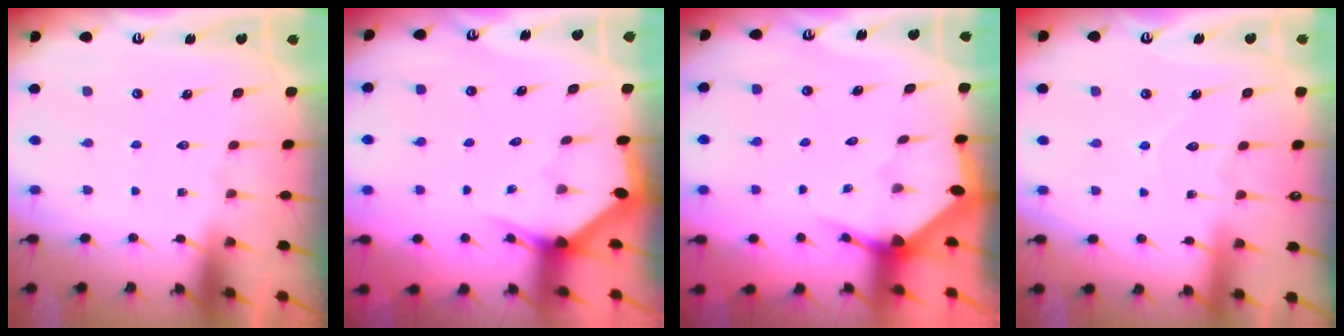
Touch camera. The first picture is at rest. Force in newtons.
{"total": 3.0, "press": 3.0, "slide": 0.0}
{"total": 2.9, "press": 2.9, "slide": 0.2}
{"total": 5.5, "press": 5.4, "slide": 0.5}